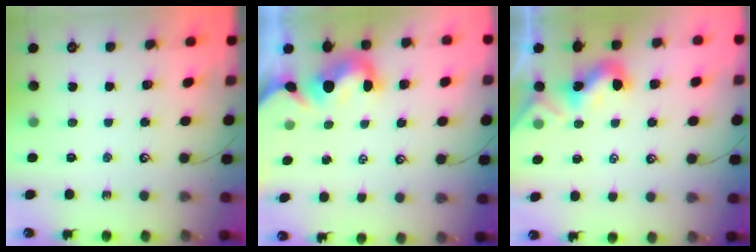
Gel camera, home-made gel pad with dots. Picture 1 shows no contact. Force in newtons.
{"total": 3.0, "press": 2.8, "slide": 1.0}
{"total": 1.8, "press": 1.8, "slide": 0.5}